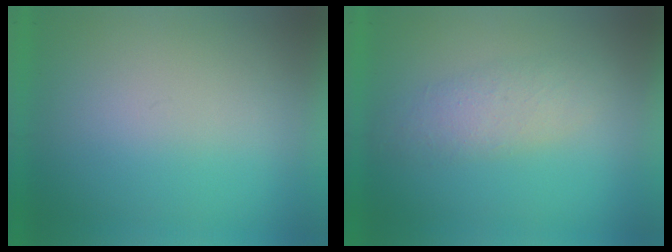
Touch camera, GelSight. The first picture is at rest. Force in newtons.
{"total": 1.8}